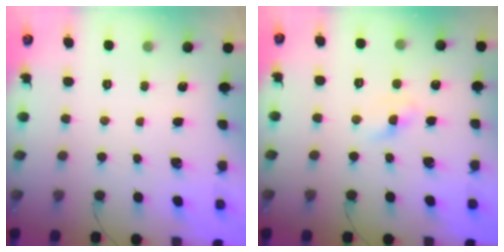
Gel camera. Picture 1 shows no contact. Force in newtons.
{"total": 2.7, "press": 2.5, "slide": 1.0}